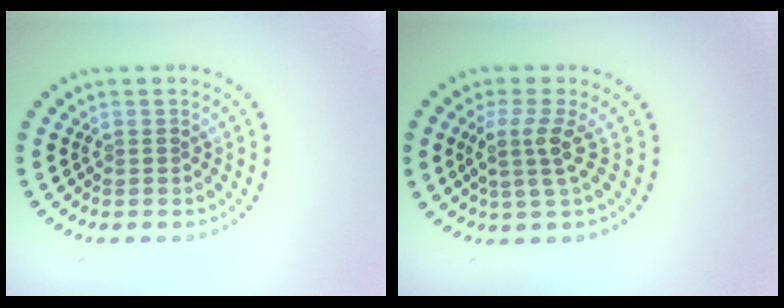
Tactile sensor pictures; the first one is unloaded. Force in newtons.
{"total": 2.7, "press": 2.1, "slide": 1.8}